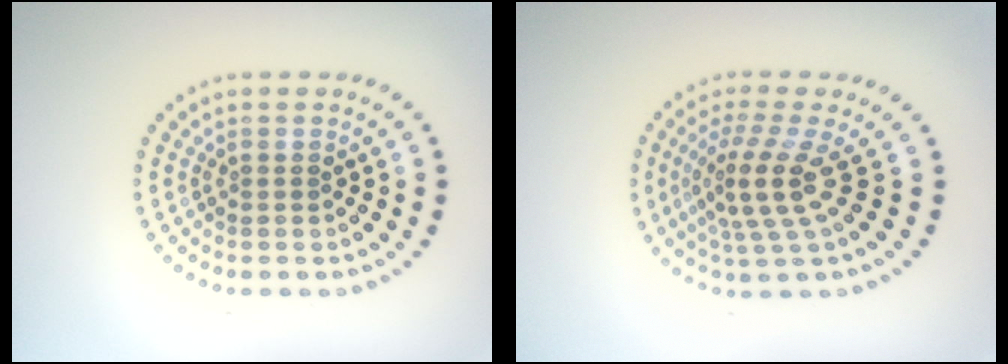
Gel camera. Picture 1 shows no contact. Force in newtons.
{"total": 4.1, "press": 2.8, "slide": 2.9}